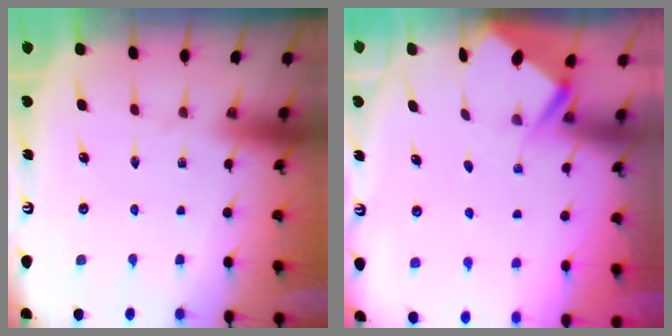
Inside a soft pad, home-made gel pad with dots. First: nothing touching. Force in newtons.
{"total": 2.9, "press": 2.8, "slide": 0.4}